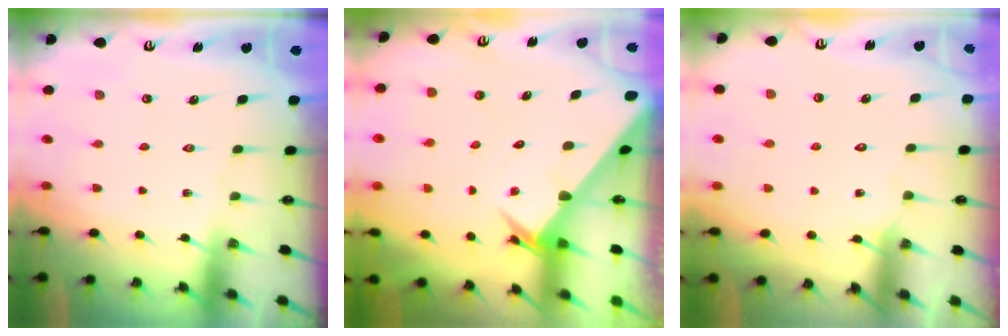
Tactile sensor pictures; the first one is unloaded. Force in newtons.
{"total": 3.0, "press": 3.0, "slide": 0.2}
{"total": 4.8, "press": 4.8, "slide": 0.4}